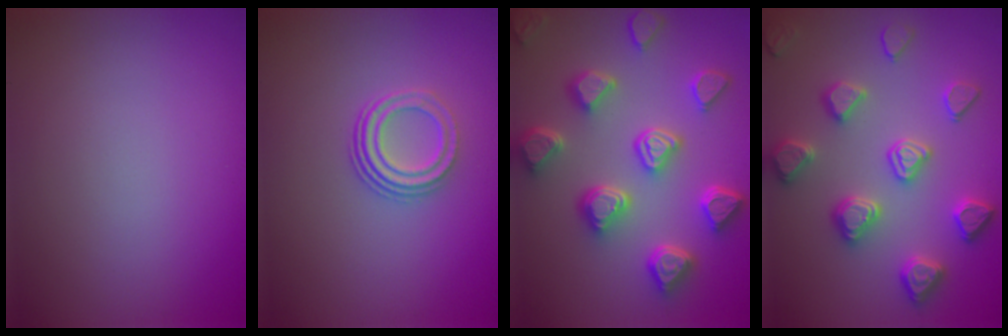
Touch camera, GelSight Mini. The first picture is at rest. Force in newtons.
{"total": 2.9, "press": 2.1, "slide": 2.0}
{"total": 7.0, "press": 6.0, "slide": 3.6}
{"total": 4.4, "press": 4.3, "slide": 0.7}